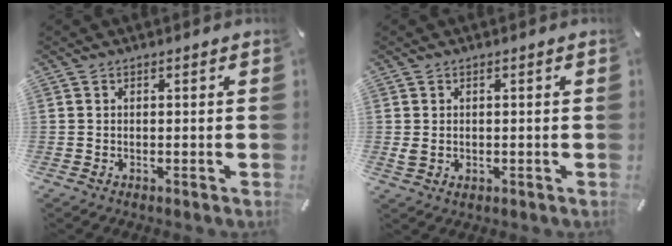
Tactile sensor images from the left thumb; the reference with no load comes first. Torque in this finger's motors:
{"motor_torque": [0.00, -0.08, 0.19, -0.23, 0.03]}